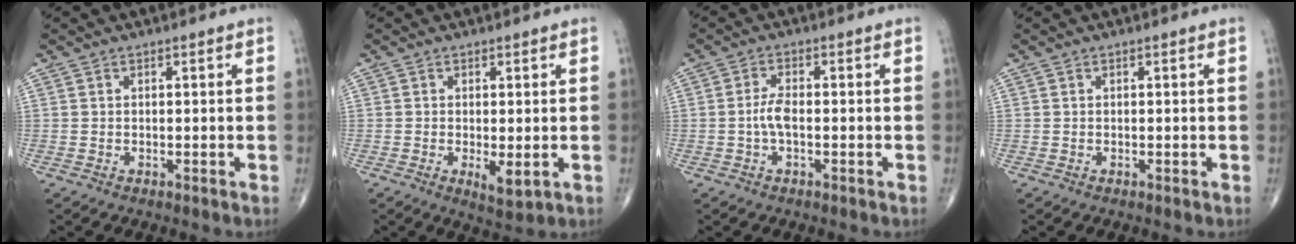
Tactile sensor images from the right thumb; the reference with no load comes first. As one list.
[{"total": 3.7, "force": [-0.7, 1.3, 3.4], "torque": [-0.053, -0.012, -0.008]}, {"total": 3.1, "force": [-0.6, 1.1, 2.8], "torque": [-0.061, 0.007, -0.014]}, {"total": 0.0}]